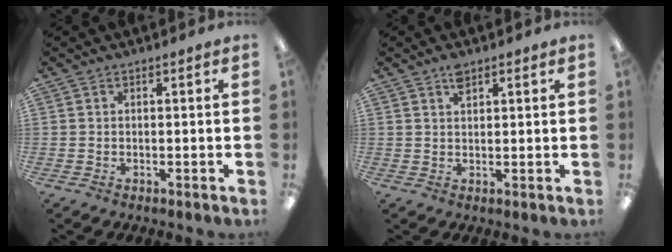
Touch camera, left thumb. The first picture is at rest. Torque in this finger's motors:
{"motor_torque": [0.26, 0.08, 0.25, -0.04, 0.00]}